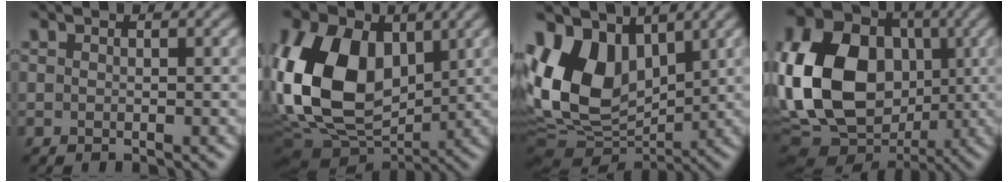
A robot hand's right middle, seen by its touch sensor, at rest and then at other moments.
{"total": 13.7, "force": [1.5, 9.5, 9.9], "torque": [-0.223, 0.007, 0.013]}
{"total": 11.8, "force": [3.1, 8.2, 7.9], "torque": [-0.179, 0.012, 0.049]}
{"total": 16.8, "force": [-0.1, 13.1, 10.5], "torque": [-0.216, 0.006, 0.000]}